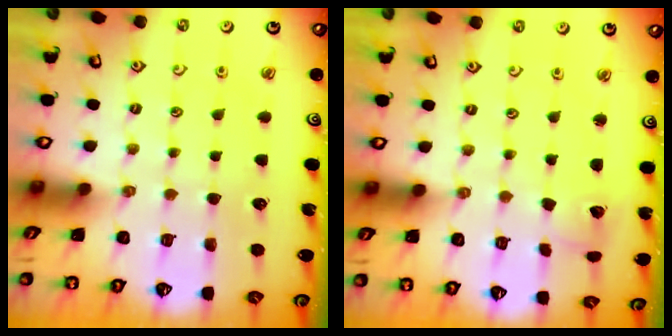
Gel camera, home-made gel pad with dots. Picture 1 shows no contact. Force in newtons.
{"total": 2.2, "press": 2.2, "slide": 0.3}